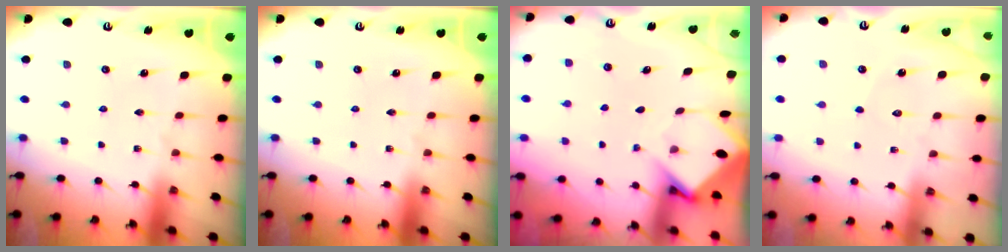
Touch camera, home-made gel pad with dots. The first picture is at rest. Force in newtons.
{"total": 0.0}
{"total": 3.9, "press": 3.9, "slide": 0.3}
{"total": 3.9, "press": 3.8, "slide": 0.4}